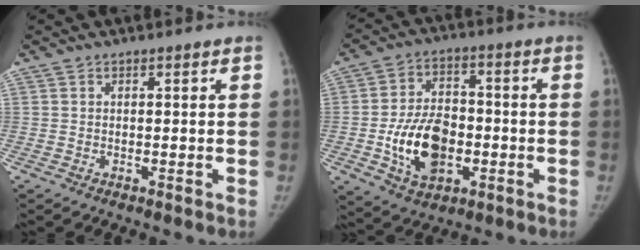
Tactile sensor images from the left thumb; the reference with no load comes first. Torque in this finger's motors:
{"motor_torque": [-0.05, 2.55, 0.69, -0.58, 0.24]}